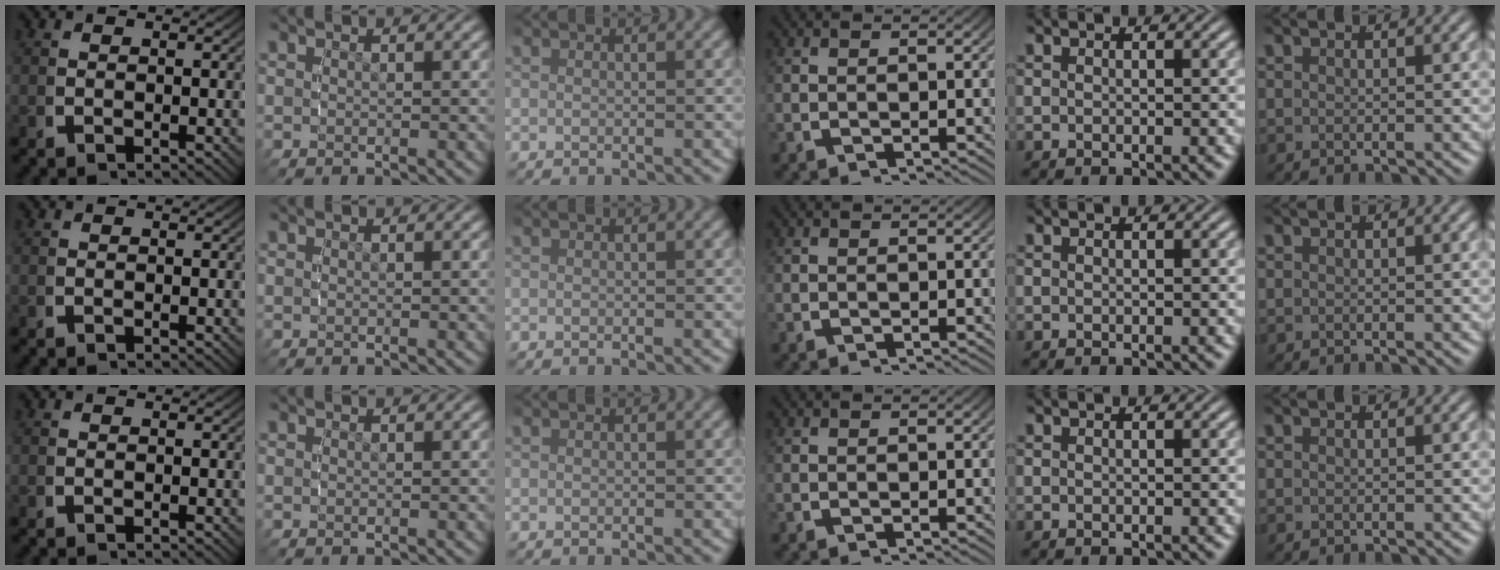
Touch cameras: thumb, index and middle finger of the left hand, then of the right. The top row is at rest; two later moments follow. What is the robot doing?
{"motion": "reach", "object": "napkin"}